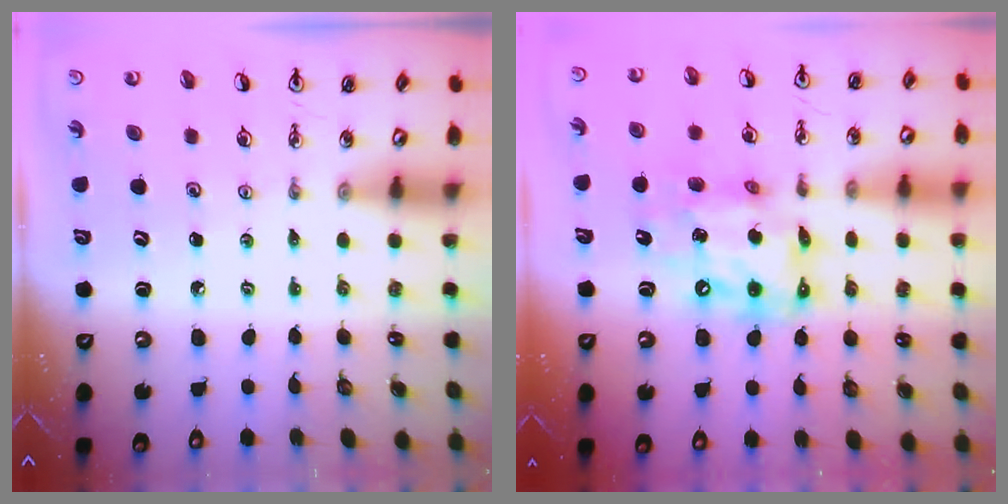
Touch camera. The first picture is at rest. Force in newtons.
{"total": 13.2, "press": 13.2, "slide": 1.5}